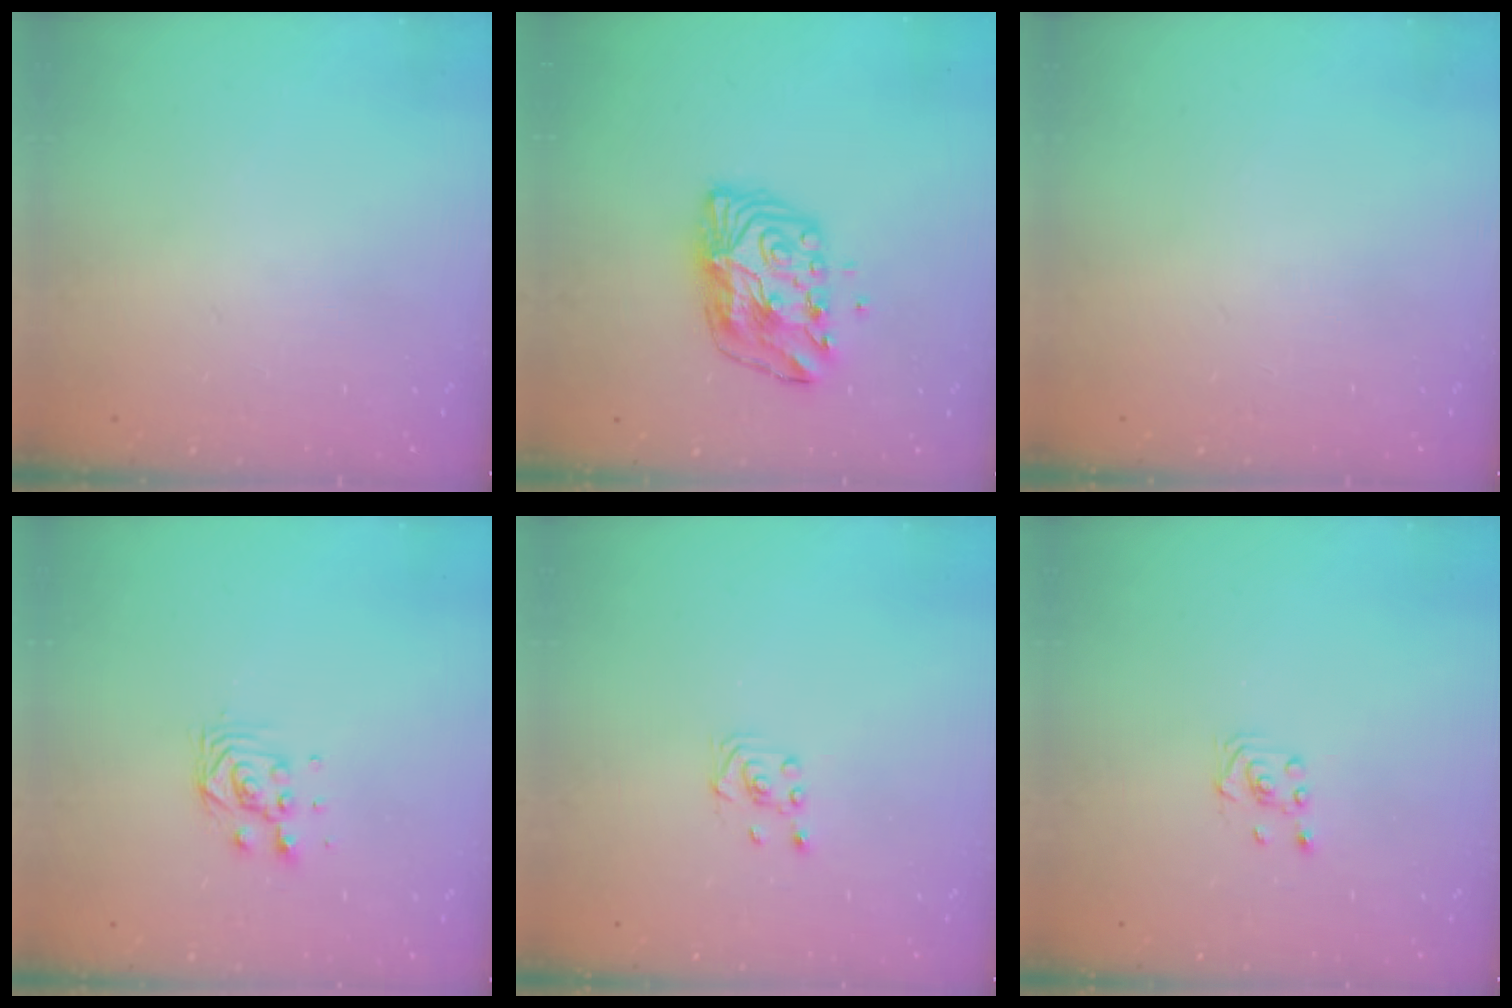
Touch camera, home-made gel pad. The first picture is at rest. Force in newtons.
{"total": 10.2, "press": 10.2, "slide": 0.6}
{"total": 0.0}
{"total": 4.7, "press": 4.6, "slide": 0.6}
{"total": 1.6, "press": 1.4, "slide": 0.9}
{"total": 1.6, "press": 1.4, "slide": 0.9}